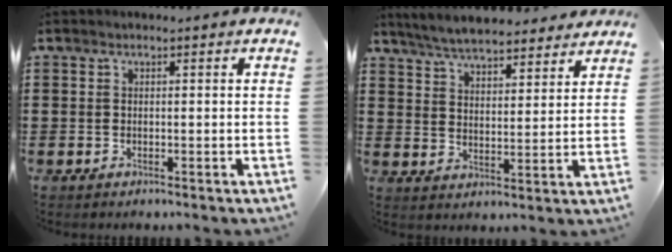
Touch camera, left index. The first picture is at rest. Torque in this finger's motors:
{"motor_torque": [0.96, -1.18, 0.01, -0.06]}